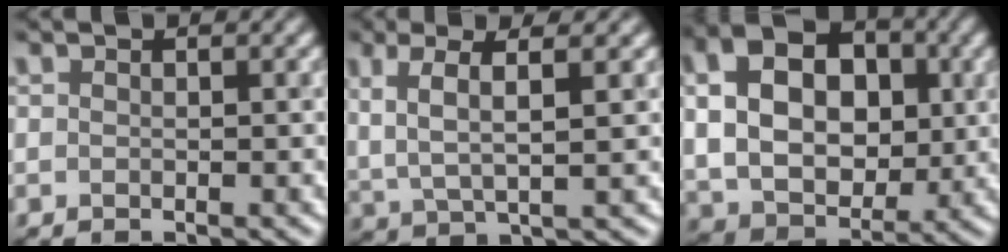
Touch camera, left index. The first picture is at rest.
{"total": 4.1, "force": [1.7, 1.0, 3.6], "torque": [-0.077, 0.002, 0.037]}
{"total": 11.0, "force": [2.0, 7.8, 7.5], "torque": [-0.157, 0.014, 0.033]}